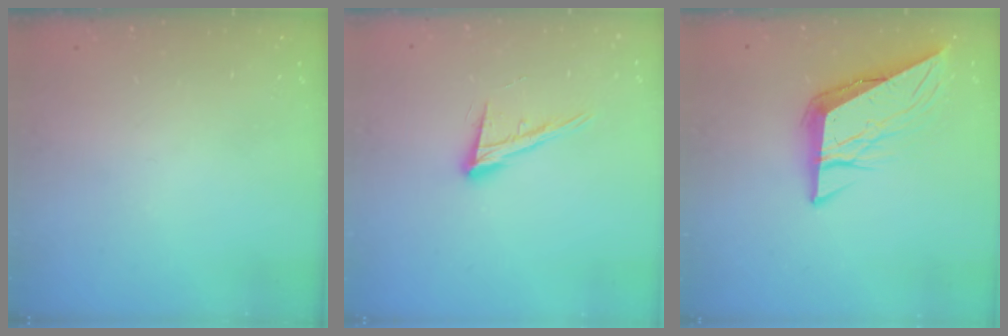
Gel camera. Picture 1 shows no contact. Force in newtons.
{"total": 13.2, "press": 12.7, "slide": 3.4}
{"total": 8.9, "press": 8.9, "slide": 0.9}